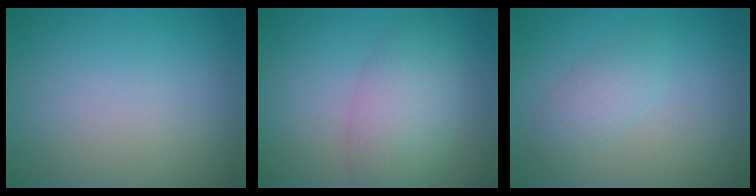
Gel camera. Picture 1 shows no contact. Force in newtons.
{"total": 4.7, "press": 4.7, "slide": 0.1}
{"total": 2.1, "press": 2.1, "slide": 0.1}